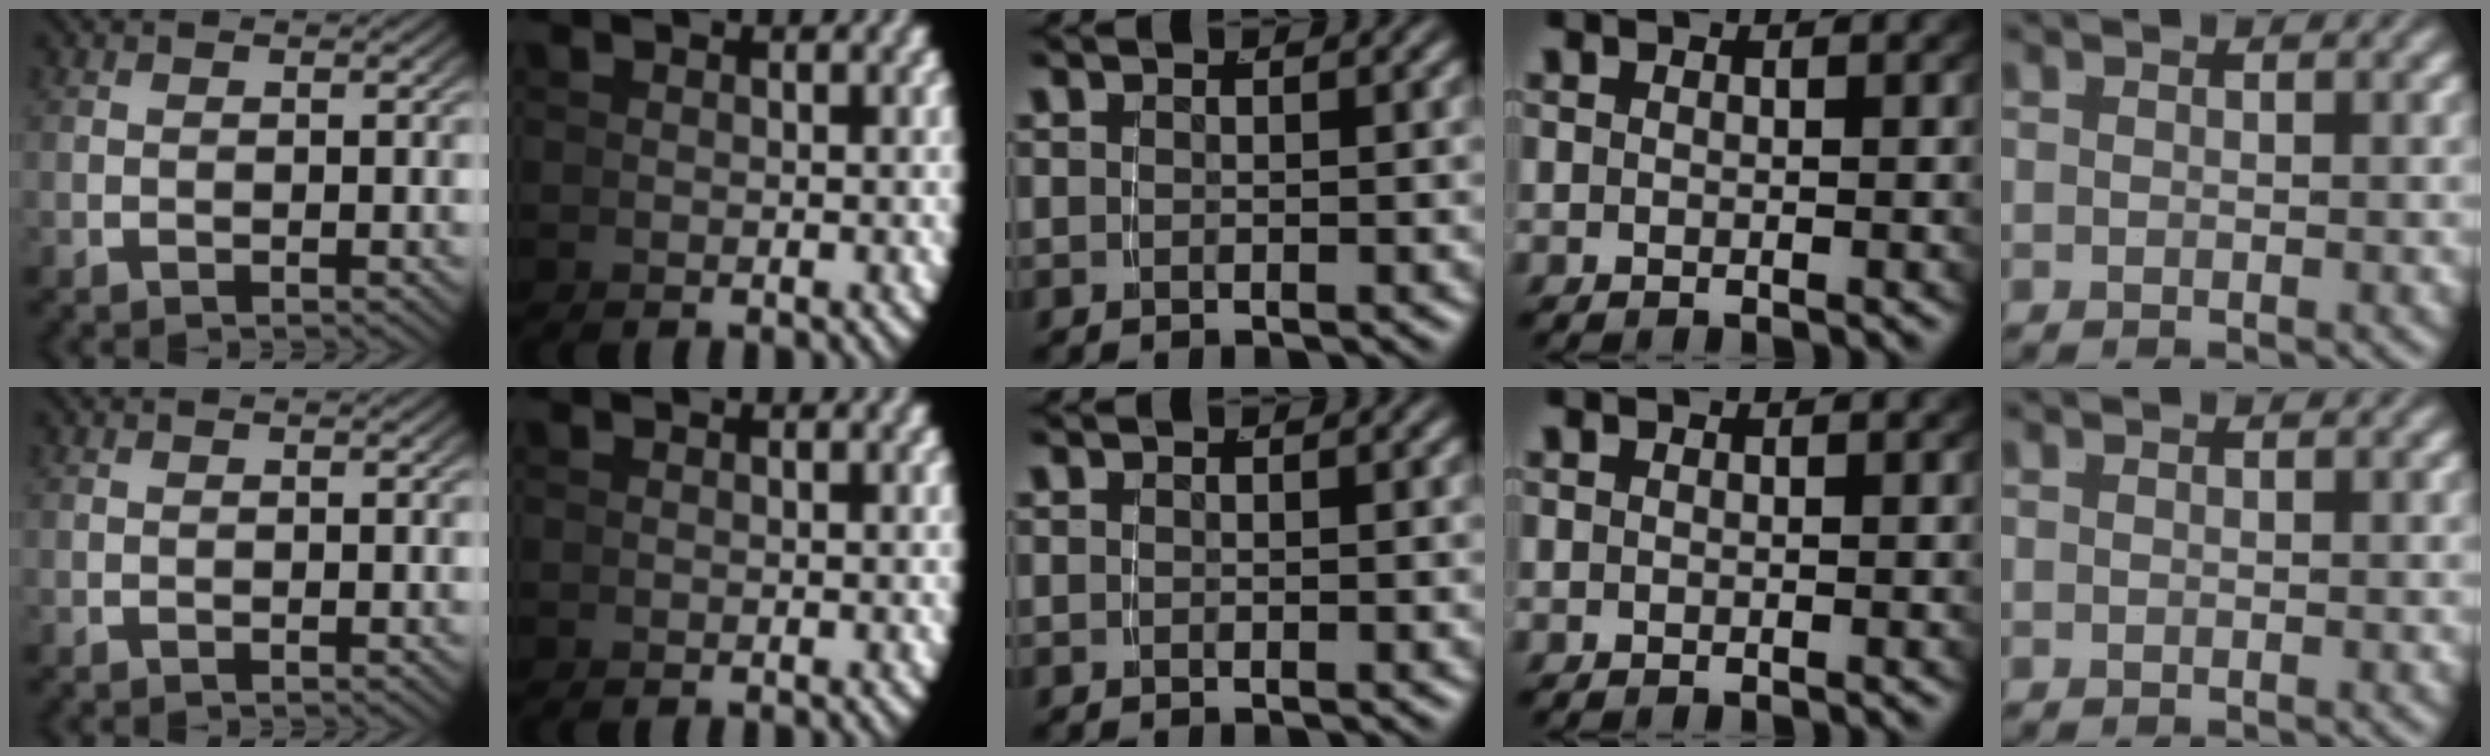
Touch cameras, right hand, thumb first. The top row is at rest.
{}